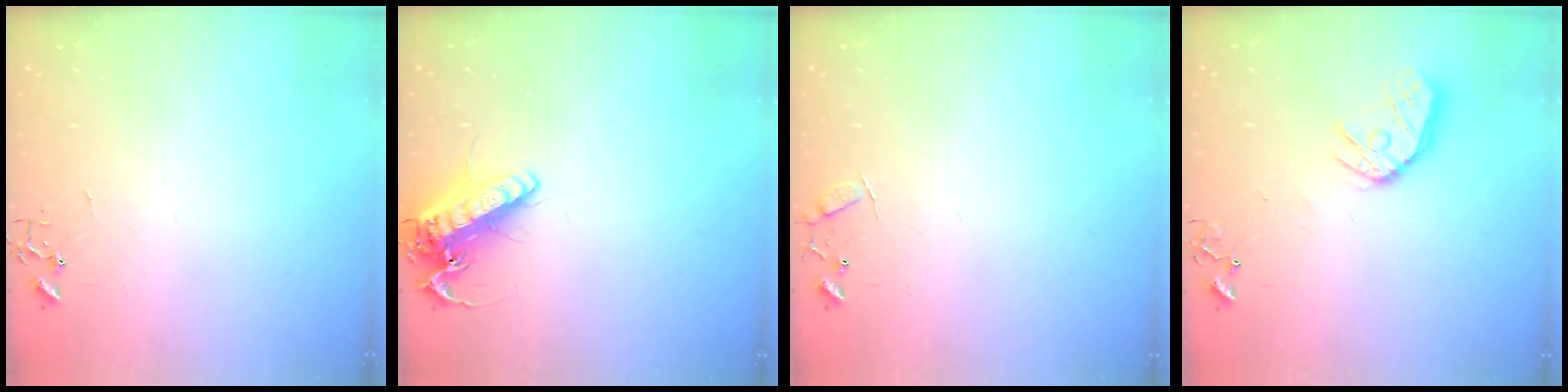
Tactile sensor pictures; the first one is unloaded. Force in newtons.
{"total": 15.7, "press": 15.5, "slide": 2.4}
{"total": 7.7, "press": 7.6, "slide": 0.5}
{"total": 12.6, "press": 12.5, "slide": 1.4}